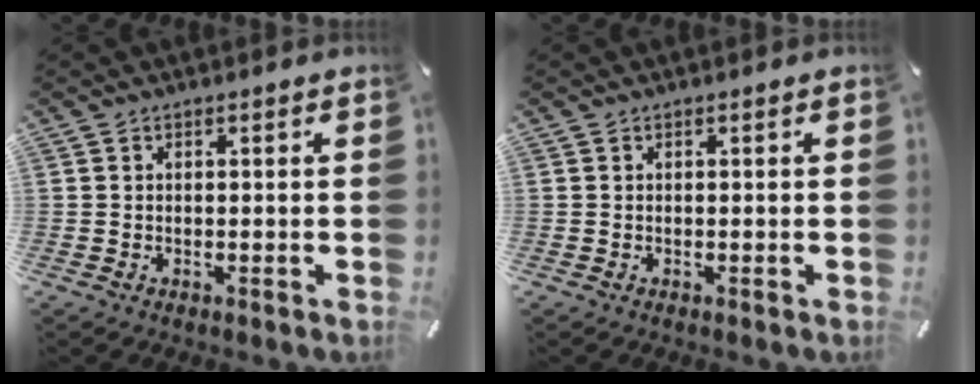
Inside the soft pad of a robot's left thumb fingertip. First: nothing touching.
{"total": 0.0}